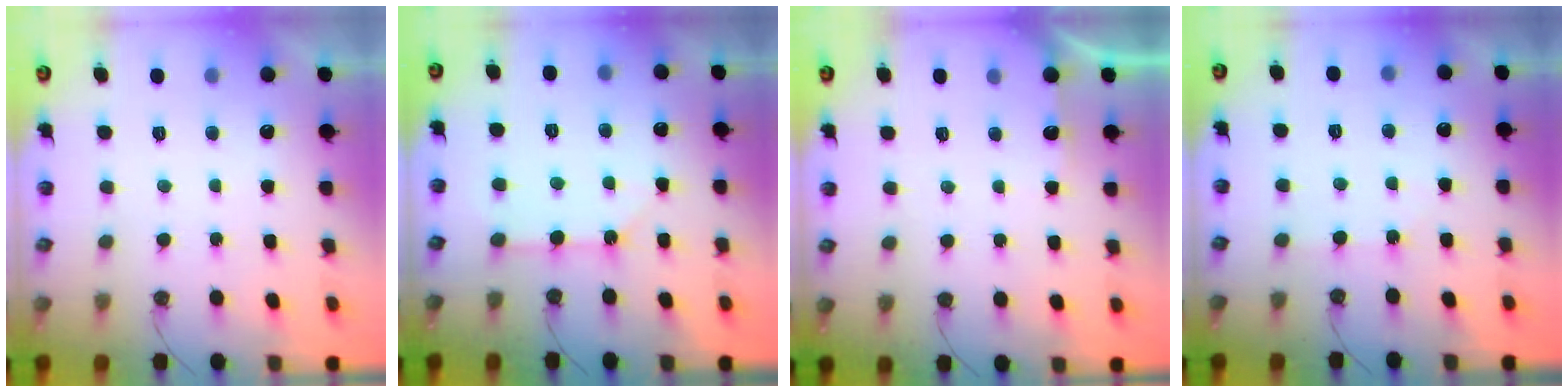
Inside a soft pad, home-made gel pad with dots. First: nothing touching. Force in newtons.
{"total": 3.5, "press": 3.5, "slide": 0.3}
{"total": 2.6, "press": 2.6, "slide": 0.4}
{"total": 1.5, "press": 1.4, "slide": 0.3}